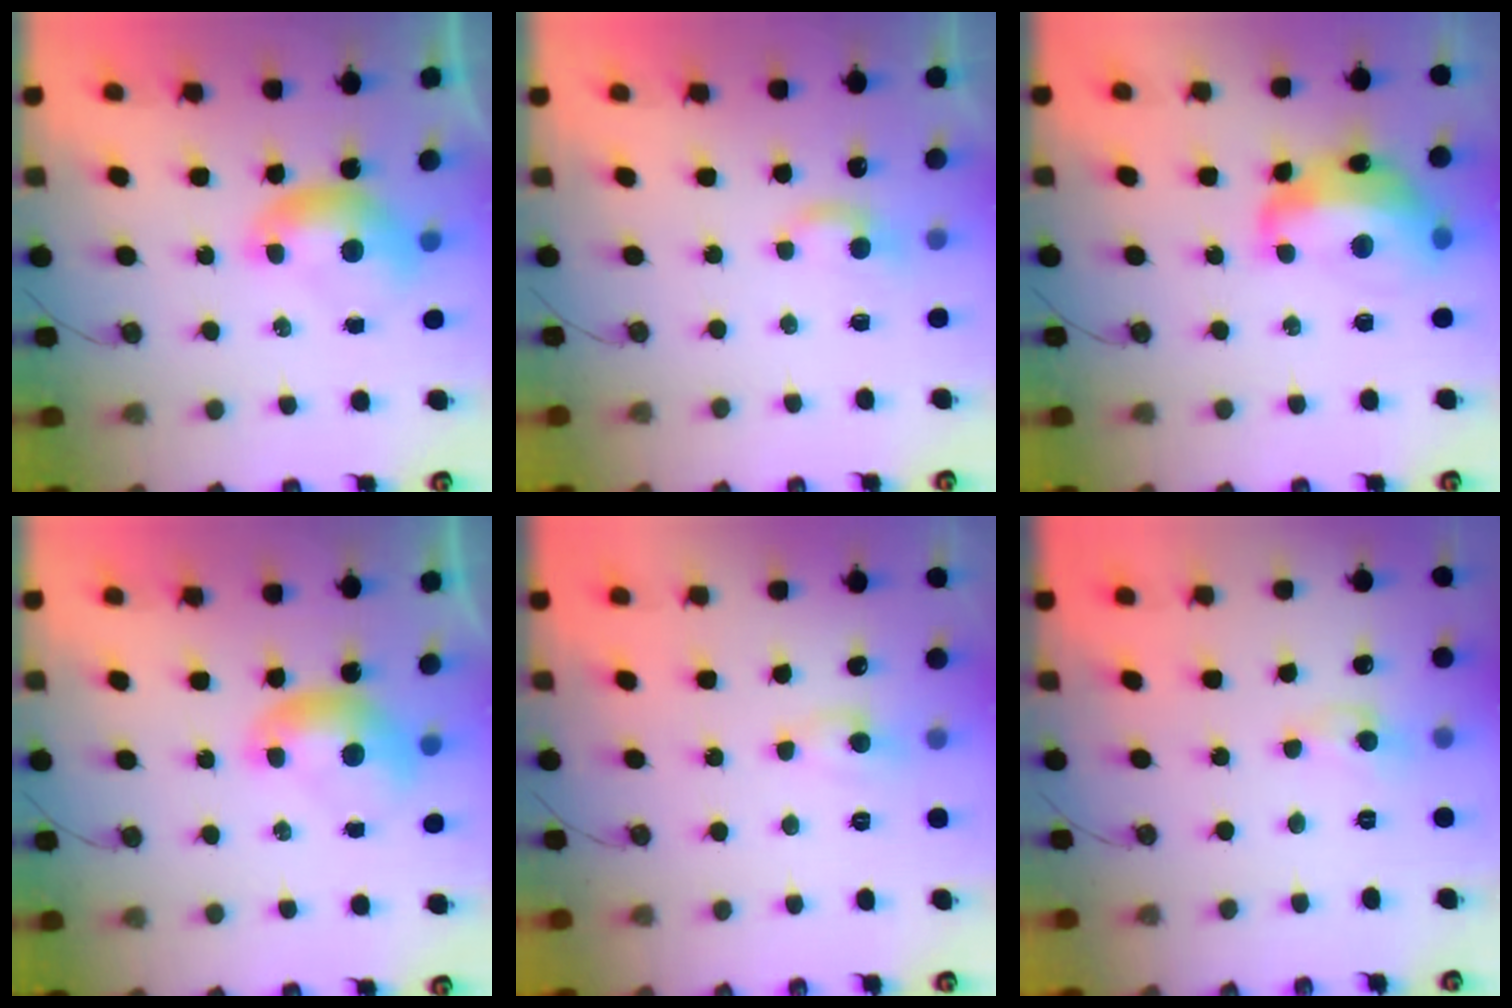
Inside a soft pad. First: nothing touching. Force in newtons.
{"total": 1.7, "press": 1.7, "slide": 0.4}
{"total": 7.6, "press": 7.6, "slide": 0.8}
{"total": 0.0}
{"total": 3.5, "press": 3.4, "slide": 0.7}
{"total": 0.0}